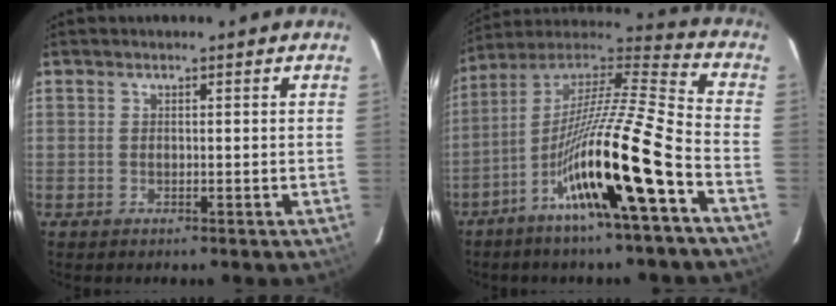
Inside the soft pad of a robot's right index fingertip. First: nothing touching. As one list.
[{"total": 21.8, "force": [-10.6, 0.9, 19.1], "torque": [-0.329, -0.035, -0.194]}]